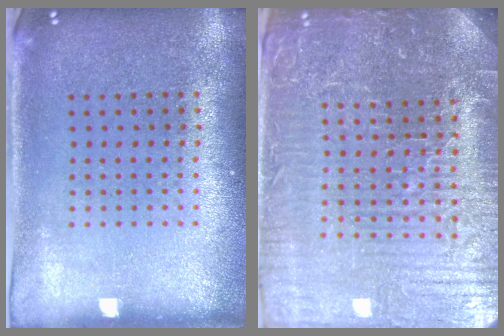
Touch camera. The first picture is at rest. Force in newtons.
{"total": 5.9, "press": 5.4, "slide": 2.4}